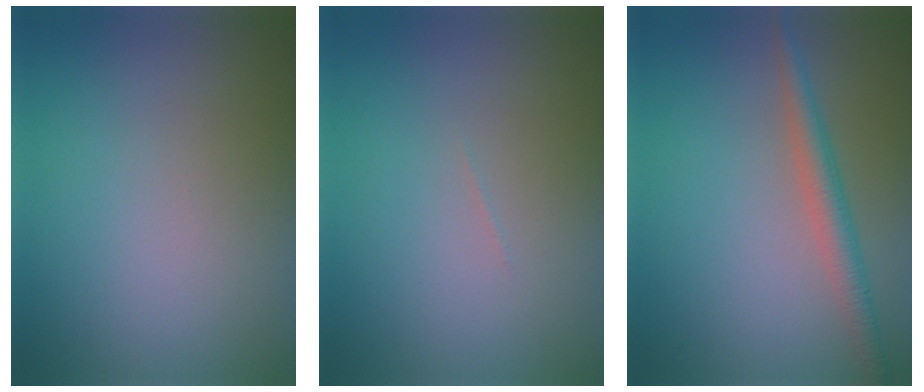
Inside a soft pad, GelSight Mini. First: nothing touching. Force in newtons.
{"total": 0.0}
{"total": 2.6, "press": 2.6, "slide": 0.0}